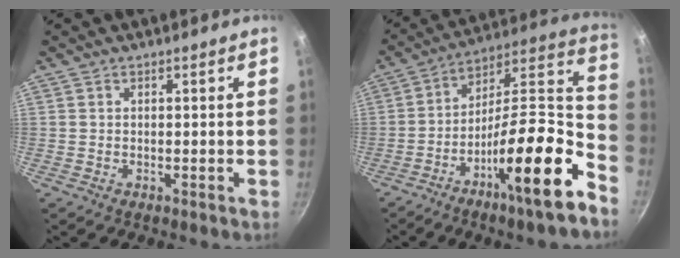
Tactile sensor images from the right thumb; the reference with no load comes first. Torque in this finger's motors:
{"motor_torque": [0.51, 0.30, 1.61, -1.16, 0.21]}